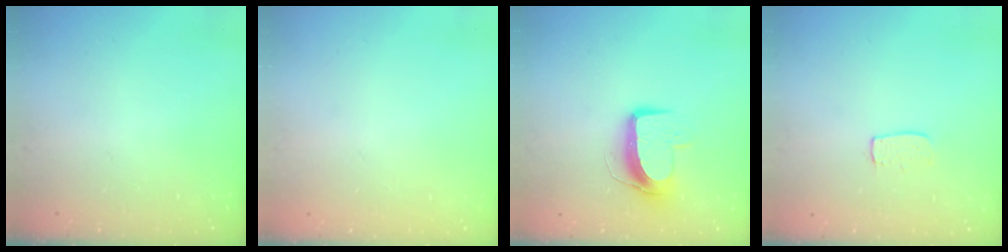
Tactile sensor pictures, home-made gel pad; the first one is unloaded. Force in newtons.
{"total": 0.0}
{"total": 9.6, "press": 9.6, "slide": 0.7}
{"total": 5.1, "press": 5.1, "slide": 0.4}